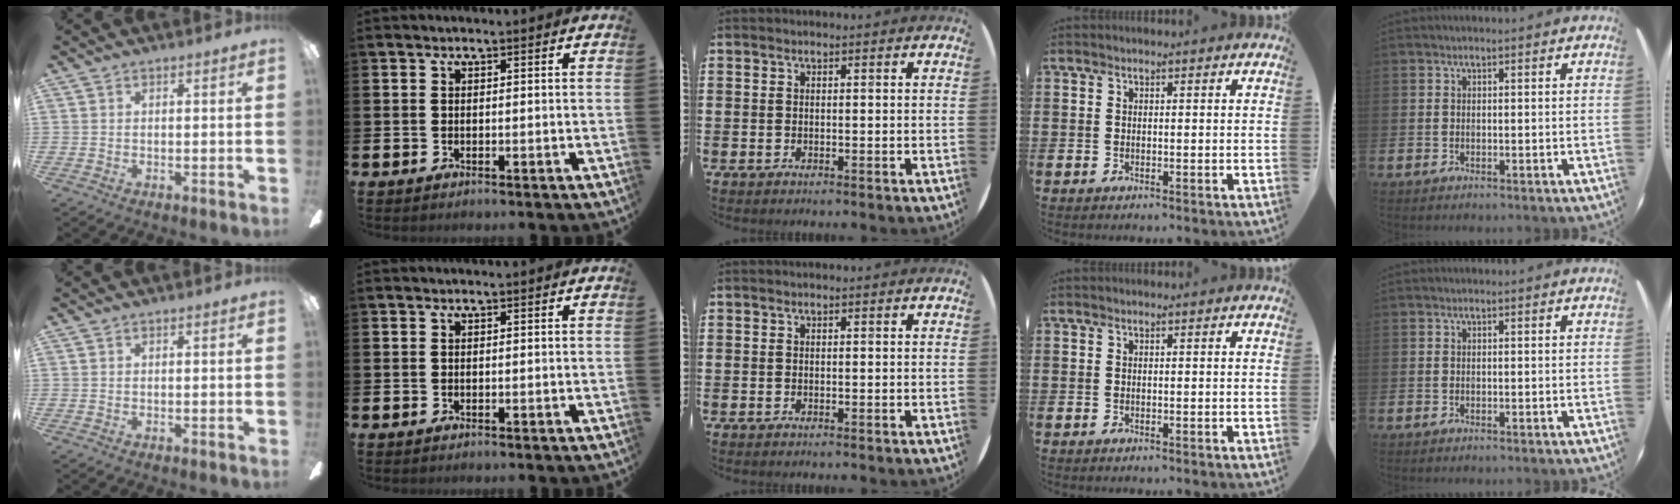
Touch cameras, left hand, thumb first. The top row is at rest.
{}